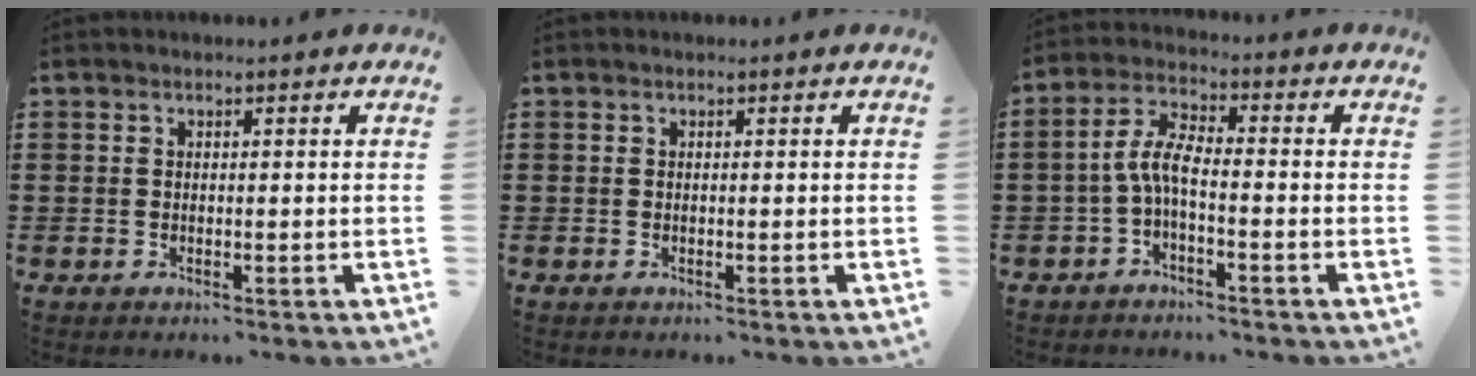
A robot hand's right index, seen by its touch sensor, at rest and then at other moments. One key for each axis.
{"total": 0.0}
{"total": 5.1, "fx": -1.6, "fy": 1.7, "fz": 4.6, "tx": -0.113, "ty": -0.001, "tz": -0.039}